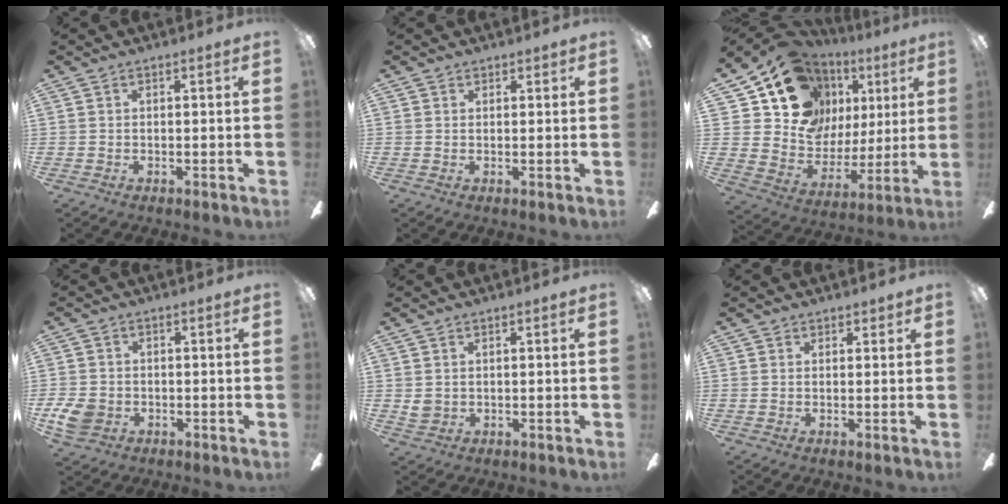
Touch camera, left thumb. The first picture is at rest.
{"total": 1.3, "force": [1.0, 0.8, 0.0], "torque": [0.009, -0.002, 0.017]}
{"total": 18.4, "force": [10.3, 13.5, 7.2], "torque": [-0.133, -0.062, 0.208]}
{"total": 5.7, "force": [-1.5, 4.6, 2.9], "torque": [-0.066, 0.007, -0.031]}
{"total": 2.3, "force": [1.1, 1.9, 0.7], "torque": [-0.007, 0.000, 0.020]}
{"total": 1.7, "force": [1.3, 1.1, 0.0], "torque": [0.007, -0.001, 0.024]}